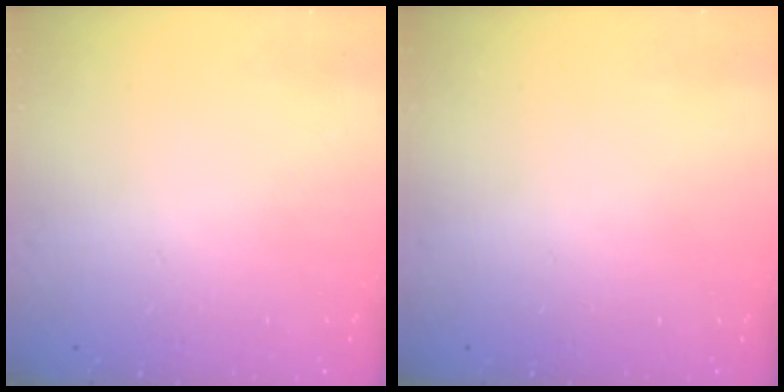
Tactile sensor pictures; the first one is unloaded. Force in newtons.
{"total": 0.0}